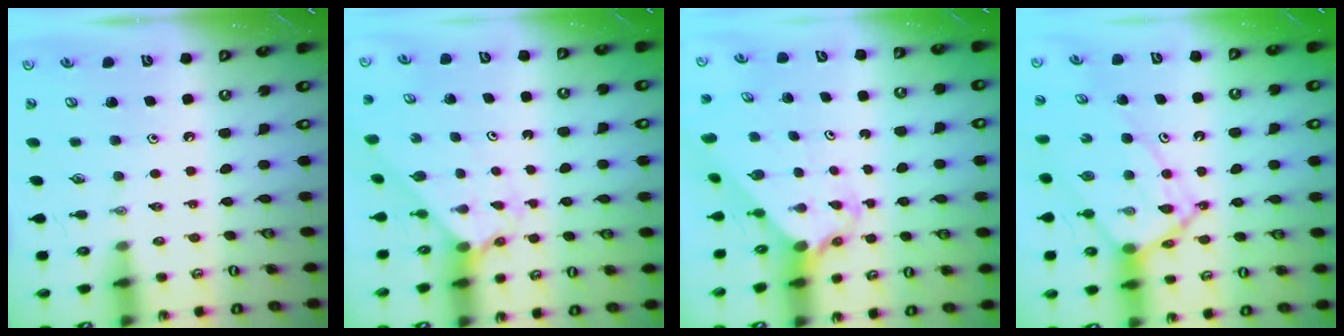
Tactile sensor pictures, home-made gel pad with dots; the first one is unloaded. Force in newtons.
{"total": 2.3, "press": 2.3, "slide": 0.2}
{"total": 2.5, "press": 2.5, "slide": 0.3}
{"total": 12.8, "press": 12.8, "slide": 1.3}